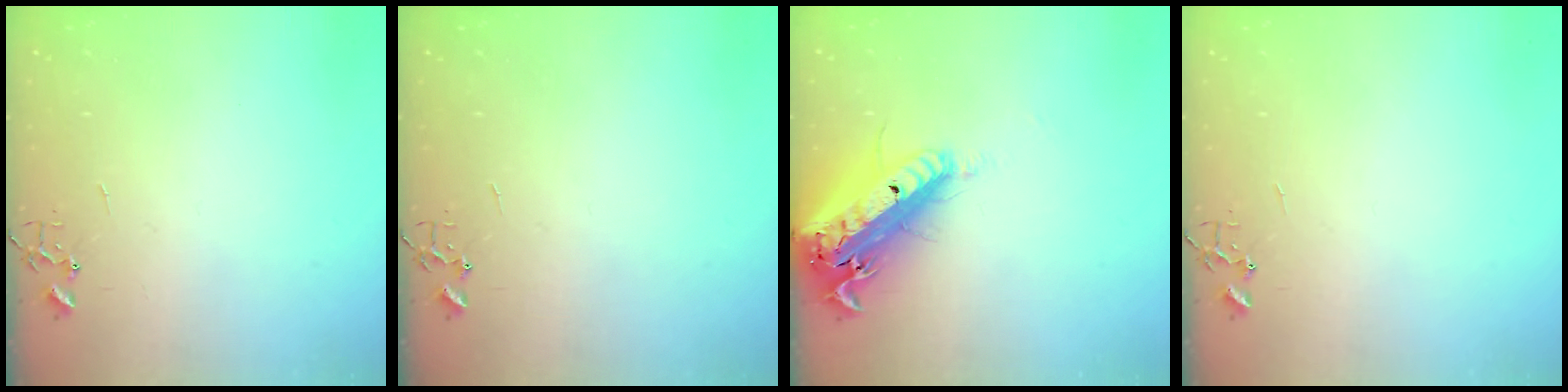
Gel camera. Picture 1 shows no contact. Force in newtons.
{"total": 0.0}
{"total": 21.6, "press": 21.0, "slide": 5.0}
{"total": 0.0}